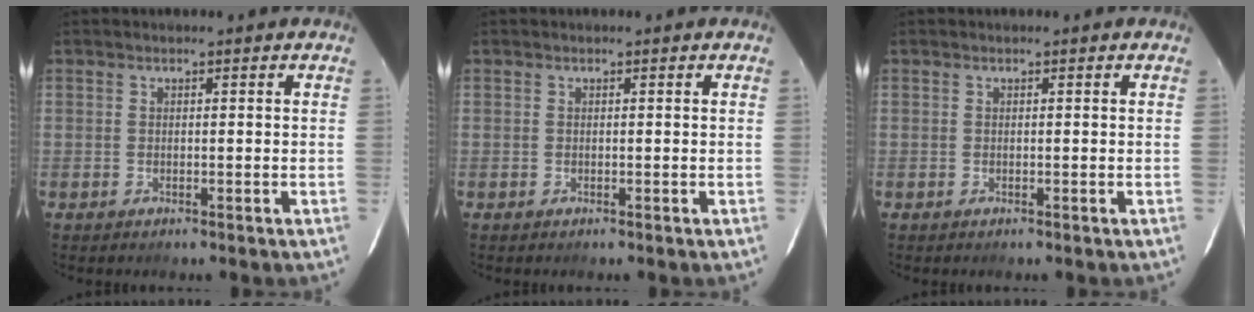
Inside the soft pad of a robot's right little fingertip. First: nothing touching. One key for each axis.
{"total": 0.0}
{"total": 0.0}